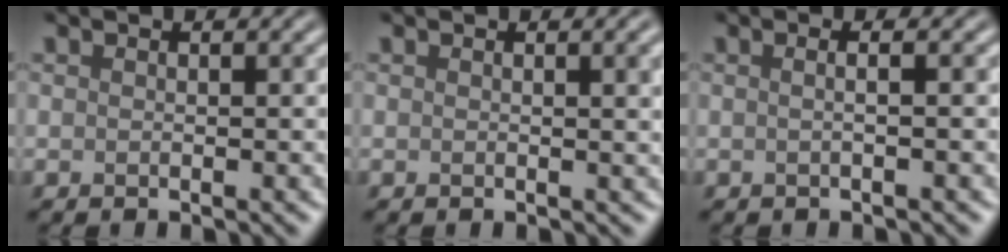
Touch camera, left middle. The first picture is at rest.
{"total": 2.6, "force": [0.7, 0.8, 2.4], "torque": [-0.019, 0.006, 0.007]}
{"total": 2.6, "force": [0.6, 1.3, 2.1], "torque": [-0.007, 0.007, -0.023]}